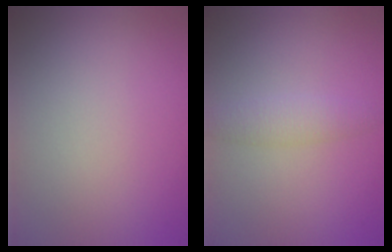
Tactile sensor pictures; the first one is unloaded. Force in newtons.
{"total": 1.9, "press": 1.9, "slide": 0.0}